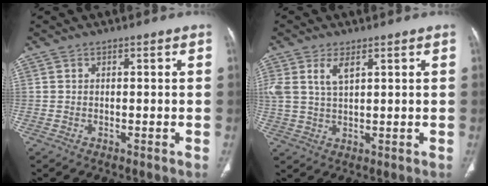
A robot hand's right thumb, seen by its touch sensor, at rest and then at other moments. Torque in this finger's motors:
{"motor_torque": [0.06, 0.12, 0.50, 0.70, 0.06]}